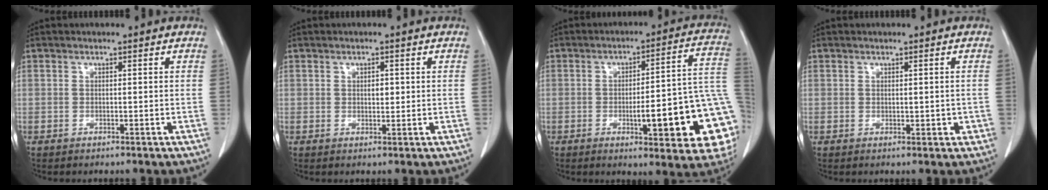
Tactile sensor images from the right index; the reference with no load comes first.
{"total": 1.5, "force": [0.2, 0.8, 1.3], "torque": [-0.020, 0.001, 0.004]}
{"total": 19.6, "force": [-4.3, 3.3, 18.8], "torque": [-0.154, 0.025, -0.043]}
{"total": 1.5, "force": [-0.1, 1.0, 1.1], "torque": [-0.012, 0.001, 0.003]}